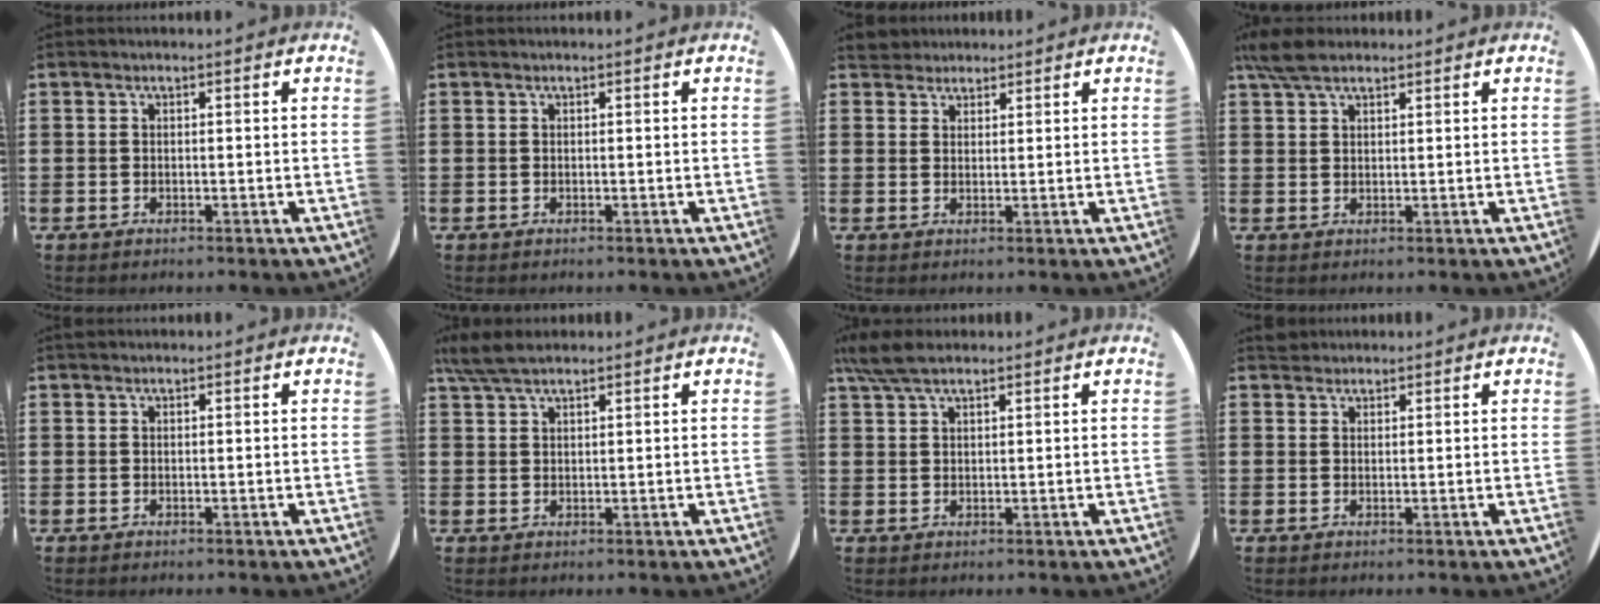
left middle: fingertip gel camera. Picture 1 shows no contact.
{"total": 0.0}
{"total": 2.7, "force": [2.6, 0.9, -0.1], "torque": [0.004, -0.003, 0.049]}
{"total": 4.2, "force": [3.3, 1.5, 2.1], "torque": [-0.050, 0.002, 0.063]}
{"total": 0.0}
{"total": 4.2, "force": [3.4, 0.9, 2.3], "torque": [-0.052, 0.003, 0.063]}
{"total": 4.4, "force": [3.4, 1.4, 2.4], "torque": [-0.056, 0.004, 0.064]}
{"total": 1.3, "force": [1.2, 0.4, -0.1], "torque": [0.000, 0.003, 0.024]}